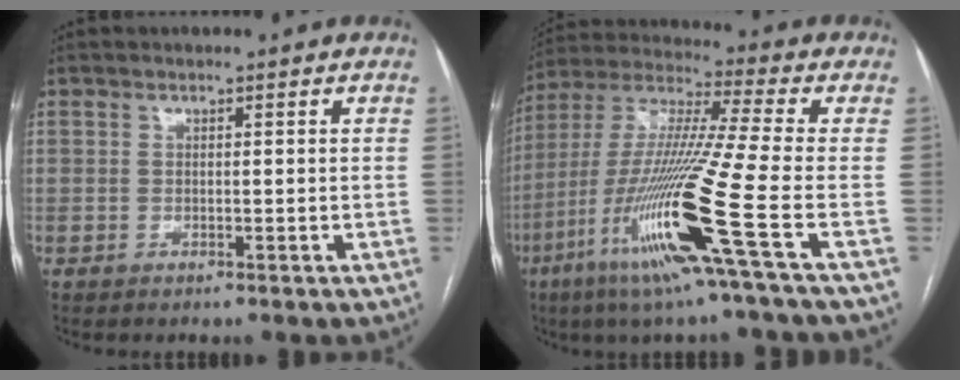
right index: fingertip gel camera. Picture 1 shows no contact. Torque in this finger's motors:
{"motor_torque": [2.14, 0.00, 1.05, 0.21]}